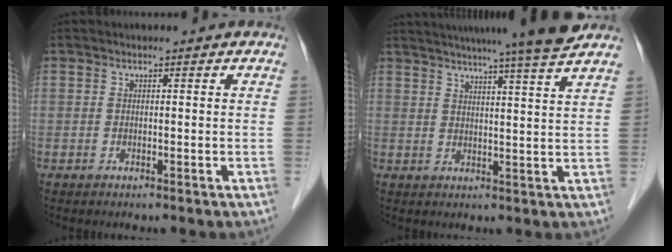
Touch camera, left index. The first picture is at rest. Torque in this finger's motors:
{"motor_torque": [0.08, -0.41, 0.60, 0.14]}